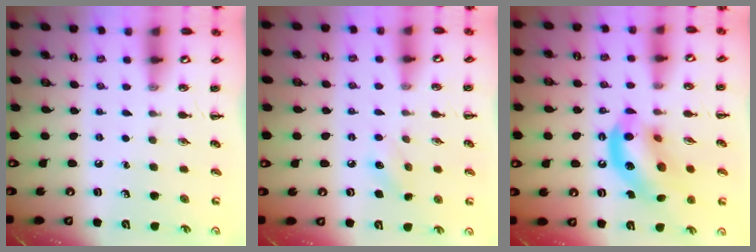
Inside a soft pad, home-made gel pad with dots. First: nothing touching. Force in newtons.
{"total": 5.8, "press": 5.6, "slide": 1.3}
{"total": 15.1, "press": 14.9, "slide": 2.4}